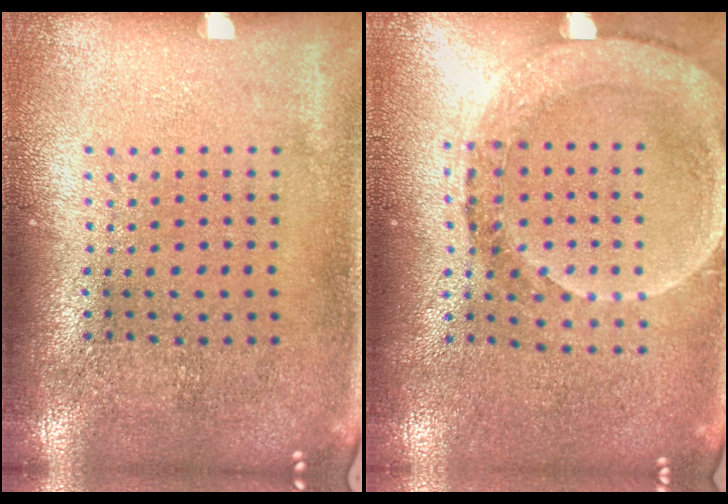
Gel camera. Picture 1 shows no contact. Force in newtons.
{"total": 1.8, "press": 1.6, "slide": 0.8}